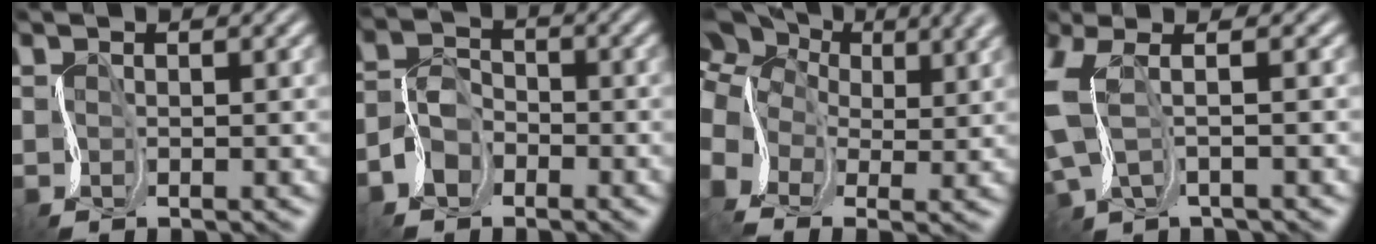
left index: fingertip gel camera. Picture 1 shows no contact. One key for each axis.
{"total": 2.8, "fx": -2.0, "fy": 1.9, "fz": 0.7, "tx": -0.027, "ty": 0.017, "tz": -0.051}
{"total": 14.6, "fx": 2.3, "fy": 11.4, "fz": 8.8, "tx": -0.207, "ty": 0.006, "tz": 0.041}
{"total": 4.0, "fx": 2.0, "fy": 1.5, "fz": 3.2, "tx": -0.102, "ty": 0.009, "tz": 0.031}